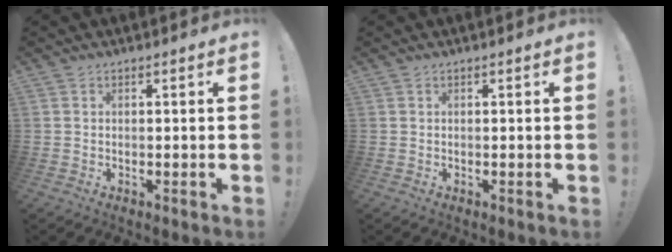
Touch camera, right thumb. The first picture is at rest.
{"total": 0.0}